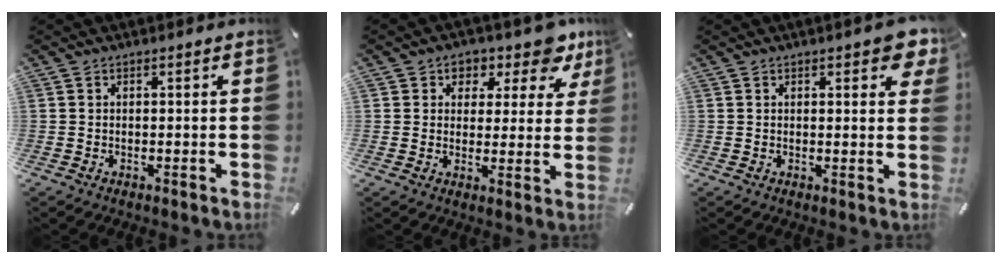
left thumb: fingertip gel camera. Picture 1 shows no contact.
{"total": 8.0, "force": [5.0, 4.9, 3.9], "torque": [-0.049, -0.037, 0.084]}
{"total": 4.4, "force": [2.6, 1.6, 3.2], "torque": [-0.039, -0.015, 0.039]}